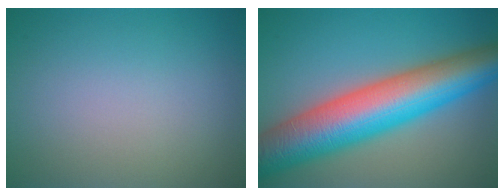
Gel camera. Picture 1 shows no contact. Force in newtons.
{"total": 12.6, "press": 12.6, "slide": 0.2}